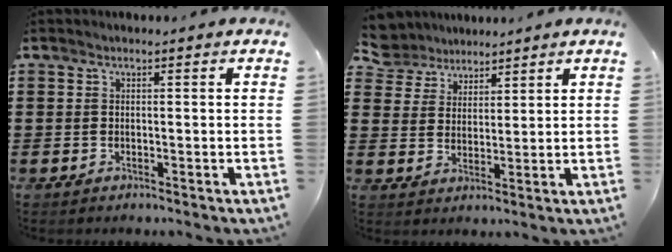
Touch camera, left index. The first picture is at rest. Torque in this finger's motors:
{"motor_torque": [0.02, -0.01, -0.05, -0.02]}